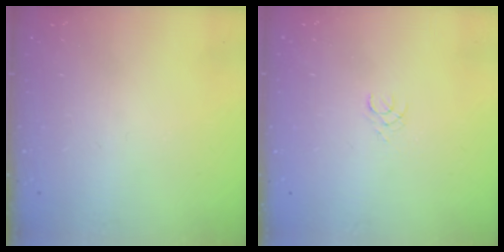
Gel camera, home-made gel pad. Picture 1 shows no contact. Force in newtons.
{"total": 1.5, "press": 1.5, "slide": 0.2}